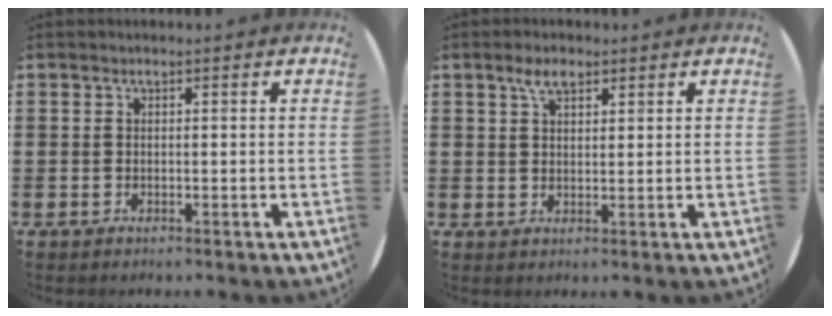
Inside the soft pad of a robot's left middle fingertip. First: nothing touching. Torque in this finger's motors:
{"motor_torque": [0.55, -0.25, -0.03, -0.01]}